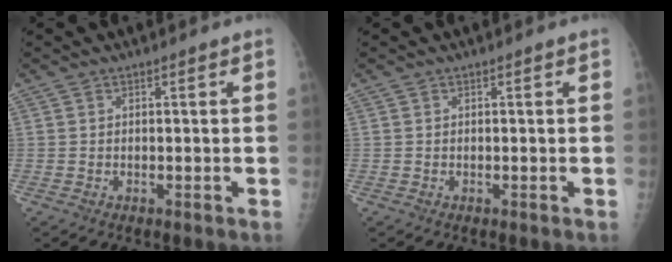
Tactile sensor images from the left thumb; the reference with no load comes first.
{"total": 0.0}